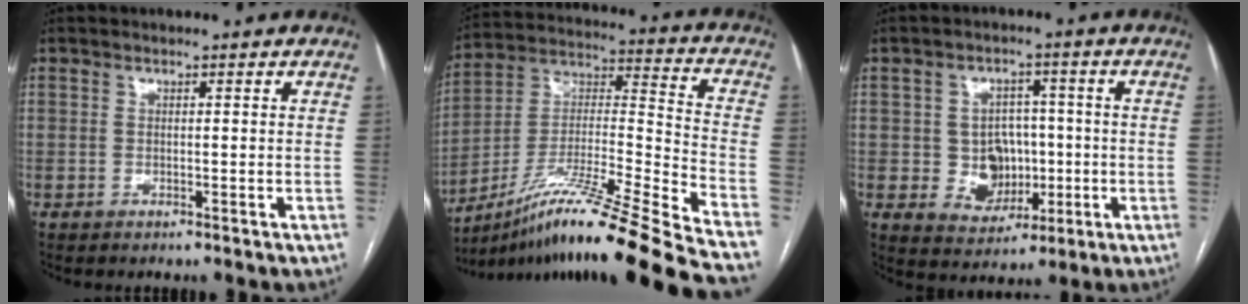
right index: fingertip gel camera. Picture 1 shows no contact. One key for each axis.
{"total": 27.1, "fx": -21.5, "fy": -1.7, "fz": 16.5, "tx": -0.234, "ty": -0.013, "tz": -0.367}
{"total": 7.4, "fx": -0.8, "fy": 6.4, "fz": 3.7, "tx": -0.055, "ty": 0.015, "tz": 0.000}